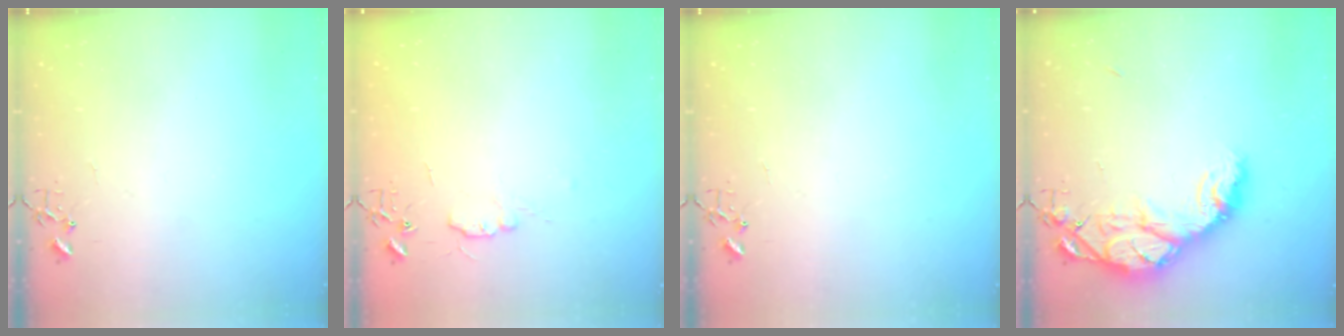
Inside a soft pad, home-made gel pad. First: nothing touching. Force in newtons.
{"total": 5.6, "press": 5.5, "slide": 0.7}
{"total": 0.0}
{"total": 15.7, "press": 15.7, "slide": 1.4}